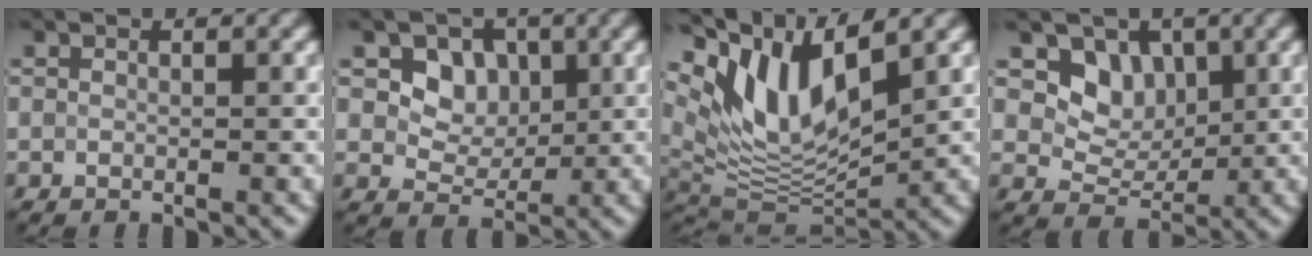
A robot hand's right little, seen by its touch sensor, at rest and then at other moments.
{"total": 3.7, "force": [1.2, 3.0, 2.0], "torque": [-0.033, 0.001, 0.009]}
{"total": 8.3, "force": [4.8, 3.0, 6.2], "torque": [-0.120, -0.004, 0.089]}
{"total": 4.1, "force": [1.6, 3.1, 2.0], "torque": [-0.032, -0.005, 0.021]}